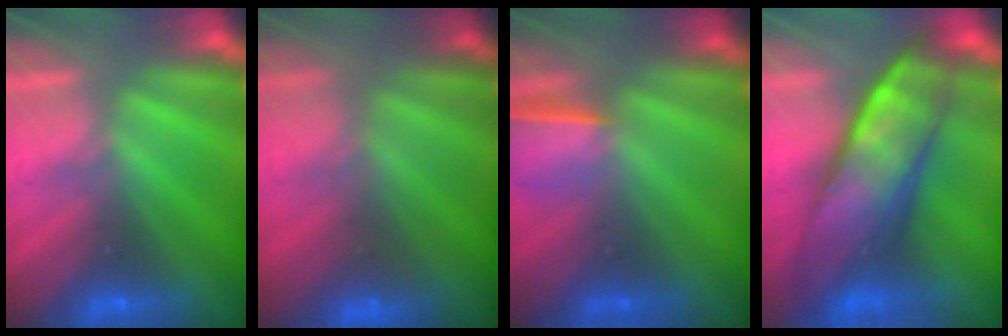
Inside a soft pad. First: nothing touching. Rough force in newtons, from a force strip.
{"total": 2.3}
{"total": 1.5}
{"total": 10.5}